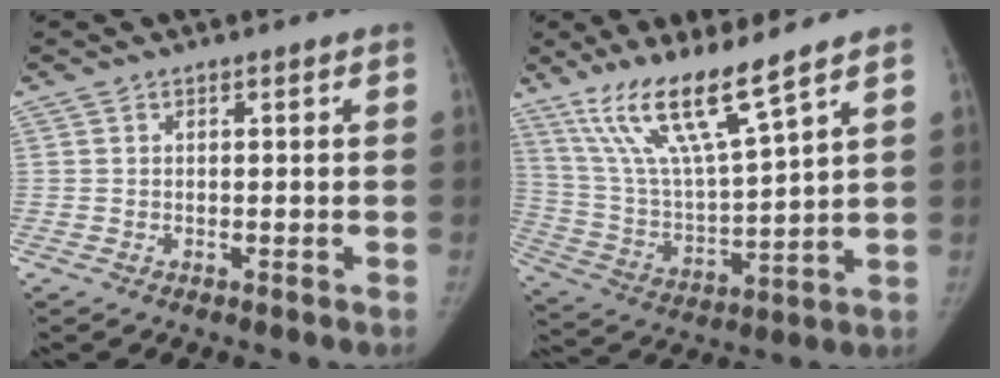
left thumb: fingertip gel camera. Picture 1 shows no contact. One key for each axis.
{"total": 15.1, "fx": 10.6, "fy": 1.5, "fz": 10.7, "tx": -0.197, "ty": -0.057, "tz": 0.219}